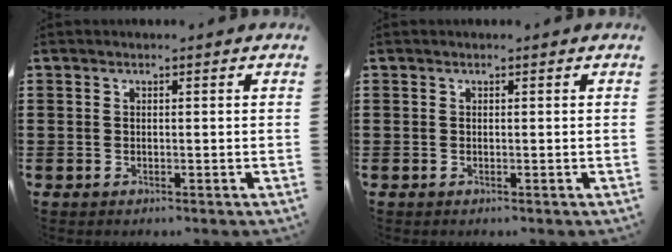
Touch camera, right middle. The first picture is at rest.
{"total": 0.0}